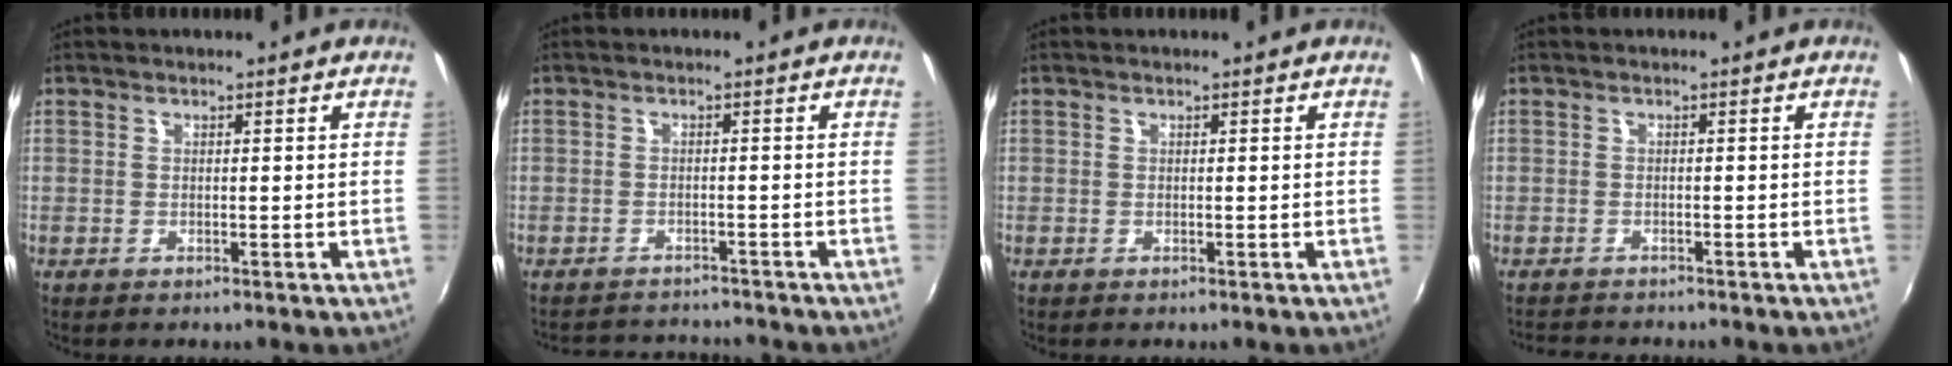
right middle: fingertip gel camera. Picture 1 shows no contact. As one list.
[{"total": 6.6, "force": [-6.3, 1.4, 1.2], "torque": [-0.036, 0.002, -0.090]}, {"total": 0.0}, {"total": 3.2, "force": [-3.1, 0.5, 0.8], "torque": [-0.026, -0.012, -0.053]}]